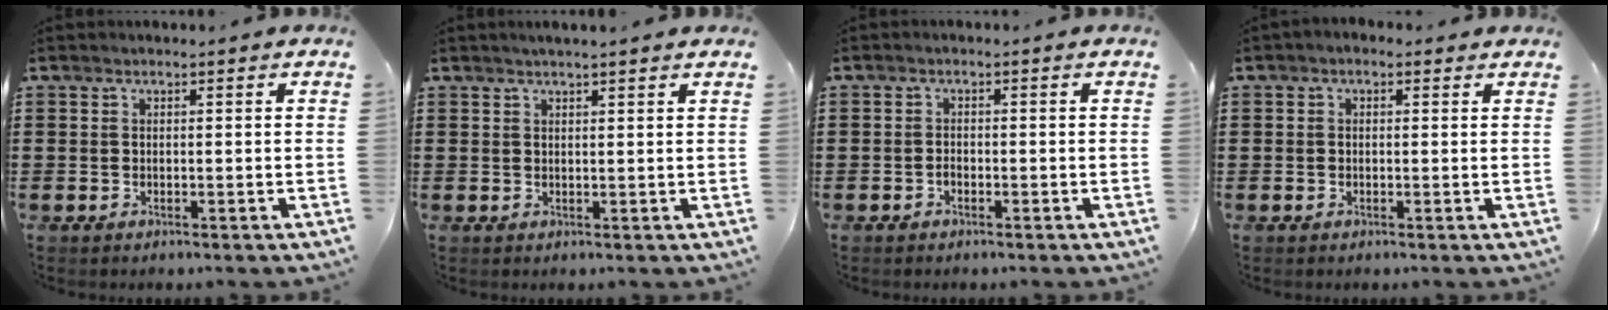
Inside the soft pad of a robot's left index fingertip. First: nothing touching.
{"total": 1.3, "force": [1.2, -0.1, 0.7], "torque": [-0.014, 0.001, 0.022]}
{"total": 0.8, "force": [-0.6, 0.4, 0.4], "torque": [-0.011, -0.002, -0.012]}
{"total": 0.9, "force": [-0.2, 0.6, 0.6], "torque": [-0.013, 0.004, -0.004]}